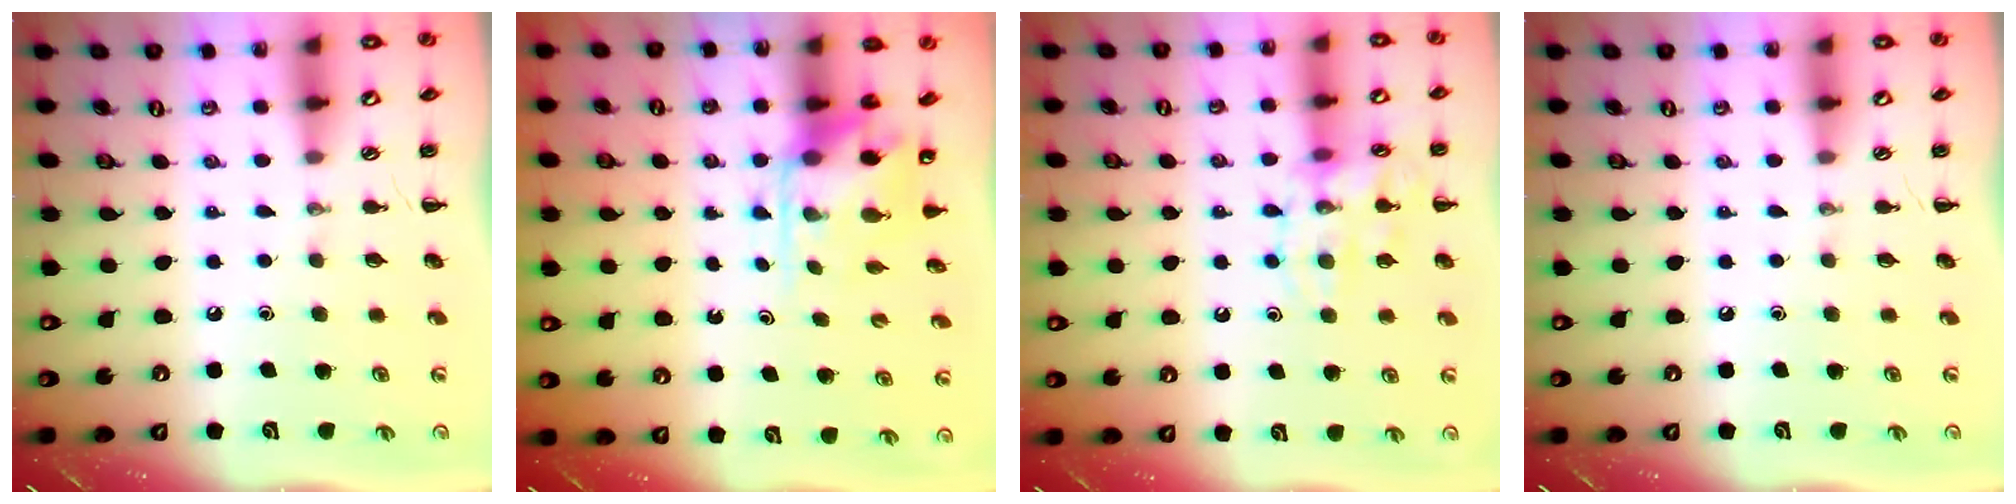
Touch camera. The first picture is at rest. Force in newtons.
{"total": 4.9, "press": 4.9, "slide": 0.6}
{"total": 13.1, "press": 13.0, "slide": 1.1}
{"total": 0.0}